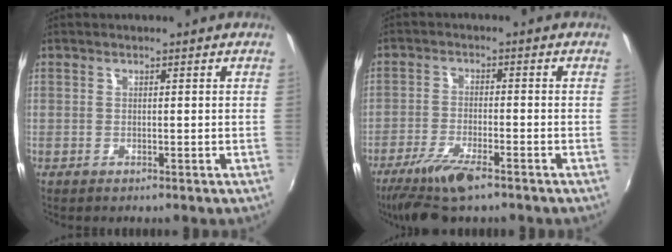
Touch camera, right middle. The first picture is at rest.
{"total": 9.4, "force": [-6.8, 2.3, 6.1], "torque": [-0.141, -0.021, -0.127]}